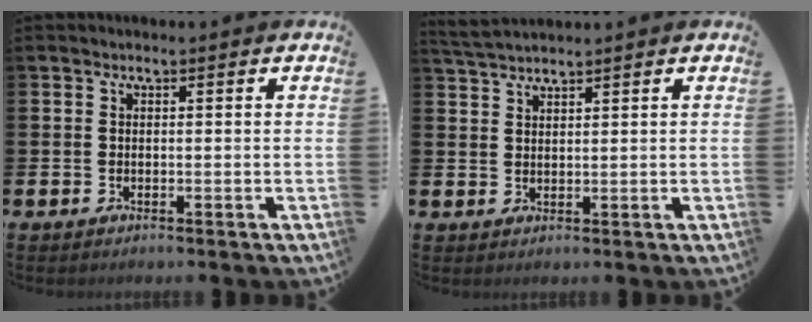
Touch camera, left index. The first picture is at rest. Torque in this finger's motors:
{"motor_torque": [0.63, -0.86, 0.04, 0.04]}